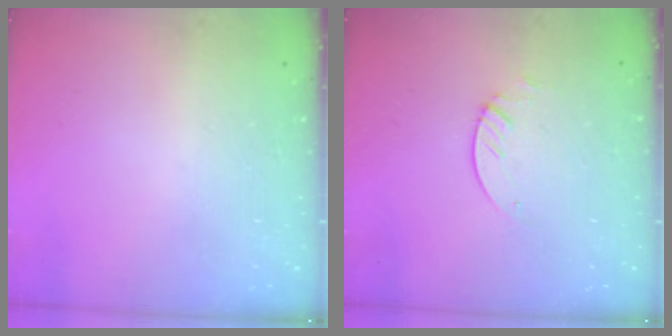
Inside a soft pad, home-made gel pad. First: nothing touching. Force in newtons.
{"total": 2.3, "press": 2.3, "slide": 0.2}